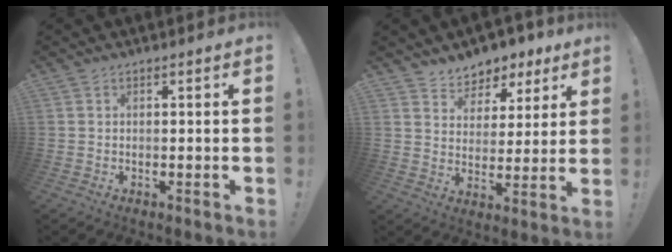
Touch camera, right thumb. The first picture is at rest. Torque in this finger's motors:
{"motor_torque": [-0.01, 0.08, 0.06, 0.13, 0.00]}